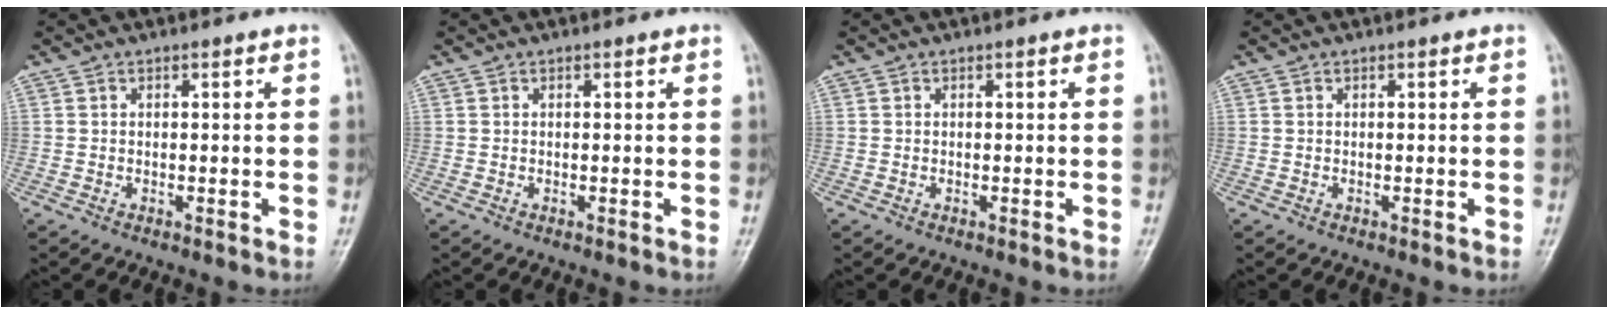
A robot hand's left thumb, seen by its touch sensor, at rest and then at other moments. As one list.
[{"total": 0.0}, {"total": 0.0}, {"total": 0.0}]